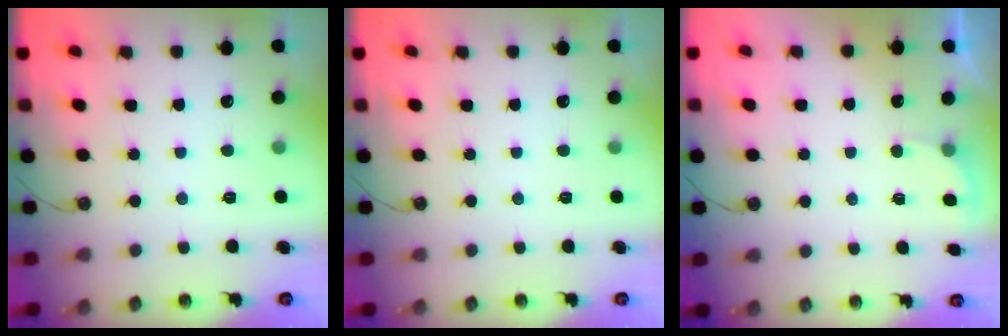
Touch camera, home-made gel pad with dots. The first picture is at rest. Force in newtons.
{"total": 0.0}
{"total": 1.8, "press": 1.7, "slide": 0.8}